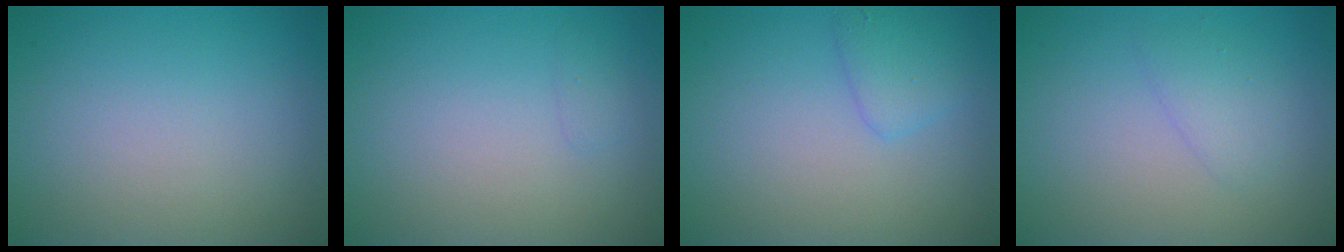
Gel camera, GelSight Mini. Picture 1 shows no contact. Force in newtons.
{"total": 0.6, "press": 0.6, "slide": 0.1}
{"total": 1.8, "press": 1.8, "slide": 0.2}
{"total": 1.6, "press": 1.6, "slide": 0.1}